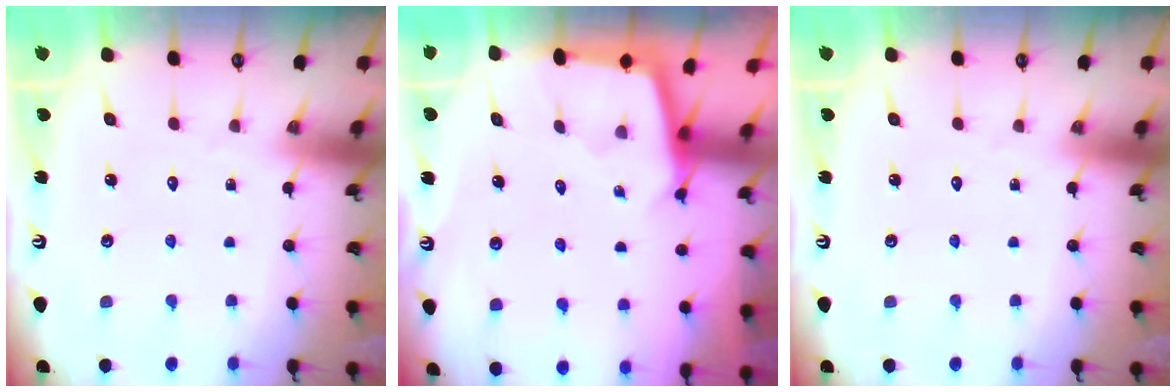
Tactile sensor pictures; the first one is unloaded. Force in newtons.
{"total": 2.2, "press": 2.2, "slide": 0.2}
{"total": 0.0}